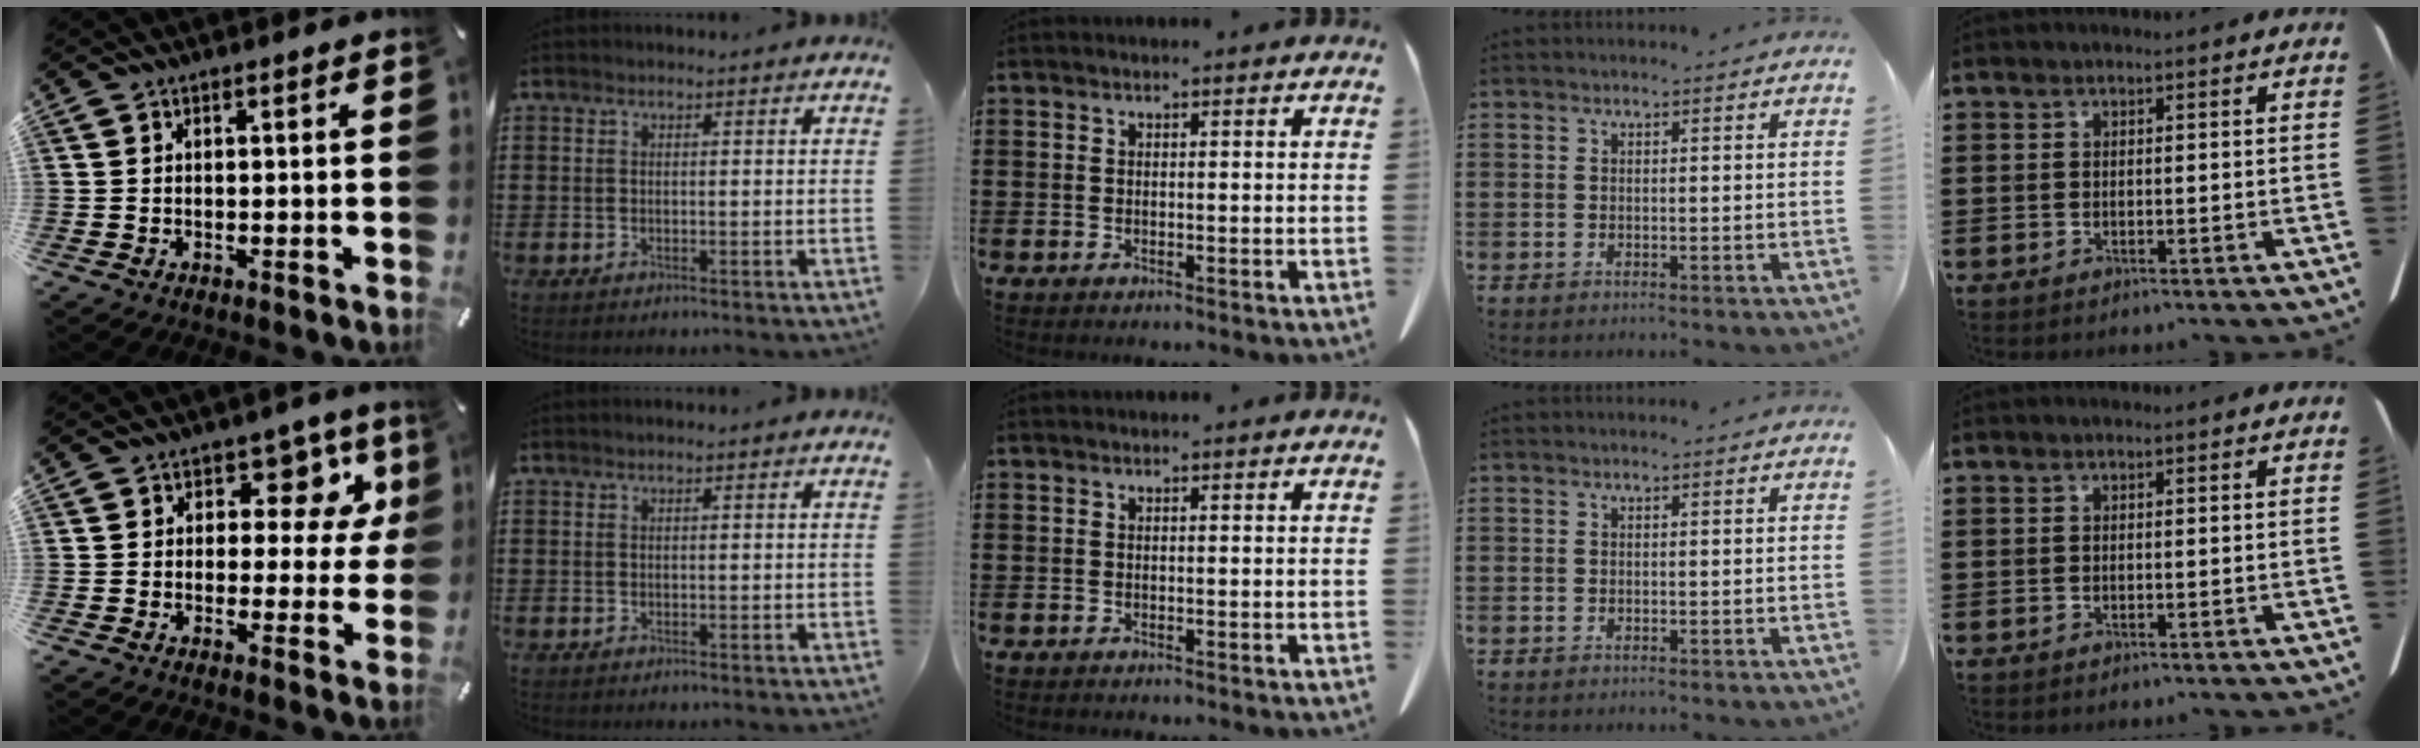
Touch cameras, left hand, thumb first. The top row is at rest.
{"thumb": {"total": 10.3, "force": [4.2, 6.6, 6.7], "torque": [-0.073, -0.027, 0.069]}}